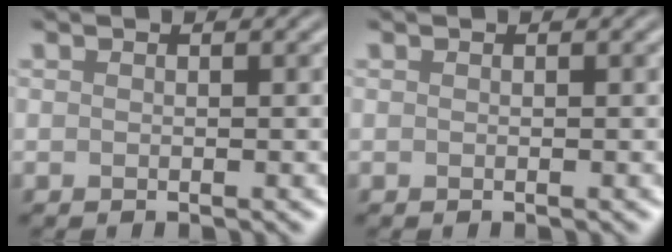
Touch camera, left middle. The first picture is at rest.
{"total": 0.0}